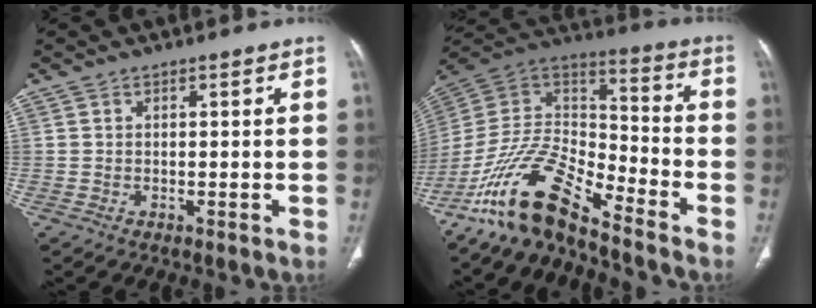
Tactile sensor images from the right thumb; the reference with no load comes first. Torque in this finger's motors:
{"motor_torque": [0.23, 0.34, 1.49, -1.29, 0.18]}